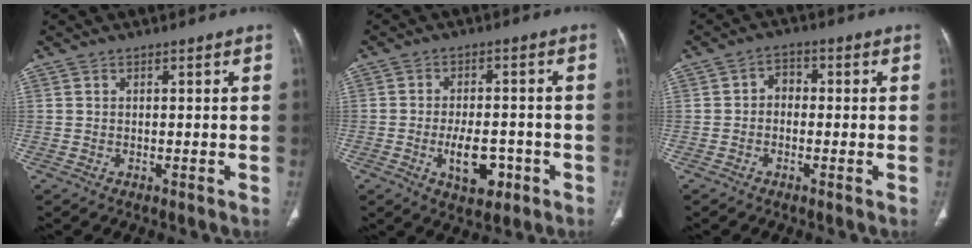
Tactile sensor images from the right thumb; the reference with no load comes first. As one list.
[{"total": 7.6, "force": [-2.9, 4.0, 5.8], "torque": [-0.079, 0.012, -0.038]}, {"total": 3.0, "force": [-0.4, 2.4, 1.8], "torque": [-0.012, 0.013, -0.019]}]